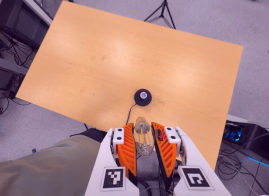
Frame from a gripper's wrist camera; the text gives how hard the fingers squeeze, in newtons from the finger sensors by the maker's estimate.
{"total": 19.6, "left": 21.4, "right": 17.9}